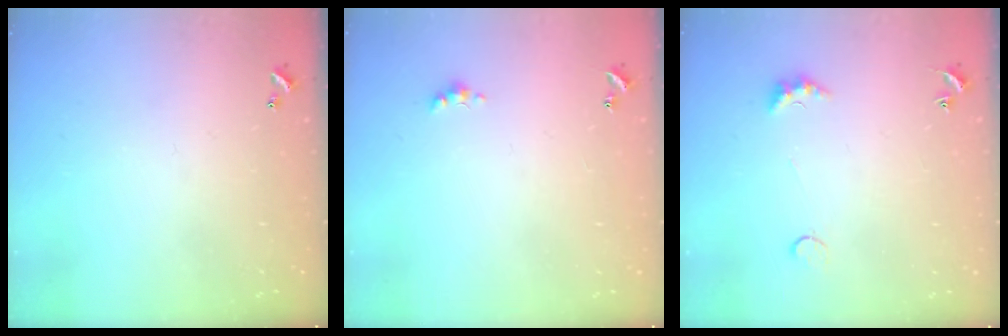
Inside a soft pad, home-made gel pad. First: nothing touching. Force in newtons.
{"total": 1.4, "press": 1.3, "slide": 0.4}
{"total": 3.7, "press": 3.6, "slide": 0.8}